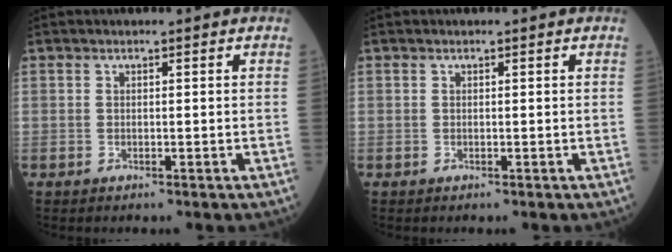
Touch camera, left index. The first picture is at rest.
{"total": 0.0}